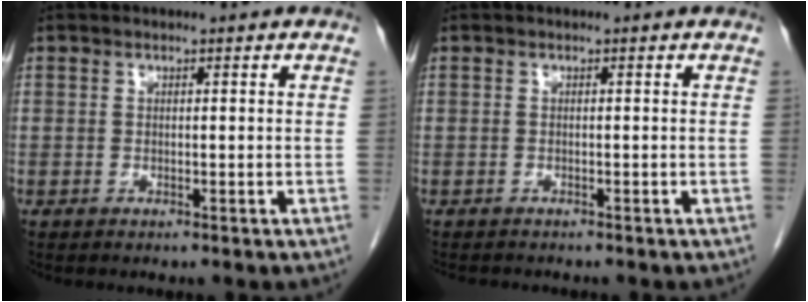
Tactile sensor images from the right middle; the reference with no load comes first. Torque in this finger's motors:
{"motor_torque": [0.00, 0.00, 0.00, 0.01]}